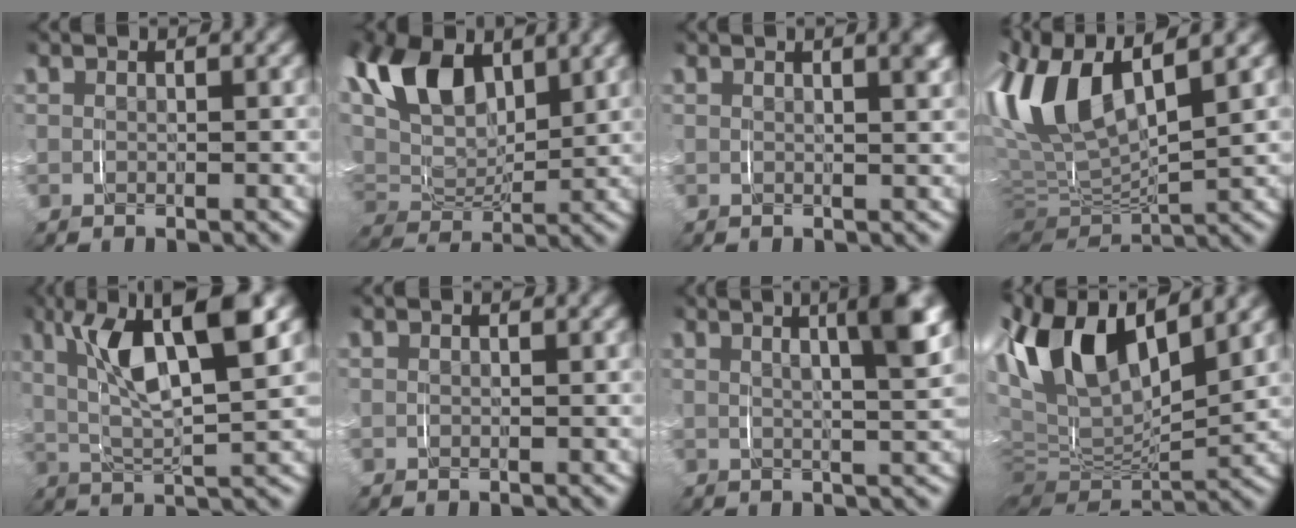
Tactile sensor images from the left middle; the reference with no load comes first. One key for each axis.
{"total": 10.1, "fx": 2.9, "fy": 7.1, "fz": 6.7, "tx": -0.159, "ty": -0.016, "tz": 0.048}
{"total": 2.8, "fx": 1.4, "fy": 0.8, "fz": 2.2, "tx": -0.023, "ty": 0.010, "tz": 0.018}
{"total": 9.5, "fx": 1.6, "fy": 5.6, "fz": 7.5, "tx": -0.178, "ty": -0.002, "tz": 0.024}
{"total": 8.4, "fx": 2.2, "fy": 3.3, "fz": 7.4, "tx": -0.140, "ty": -0.006, "tz": 0.038}
{"total": 0.0}
{"total": 7.7, "fx": 3.4, "fy": 2.9, "fz": 6.2, "tx": -0.078, "ty": 0.012, "tz": 0.040}
{"total": 11.8, "fx": 3.4, "fy": 7.0, "fz": 8.9, "tx": -0.197, "ty": -0.001, "tz": 0.053}